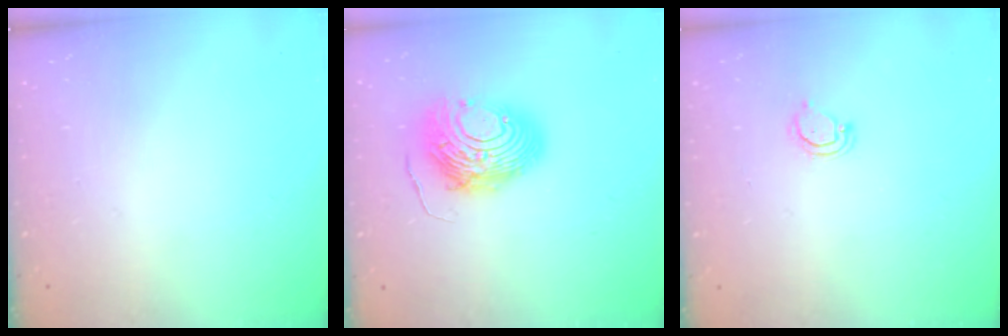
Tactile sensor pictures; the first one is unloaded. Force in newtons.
{"total": 12.6, "press": 12.6, "slide": 1.3}
{"total": 4.0, "press": 4.0, "slide": 0.4}